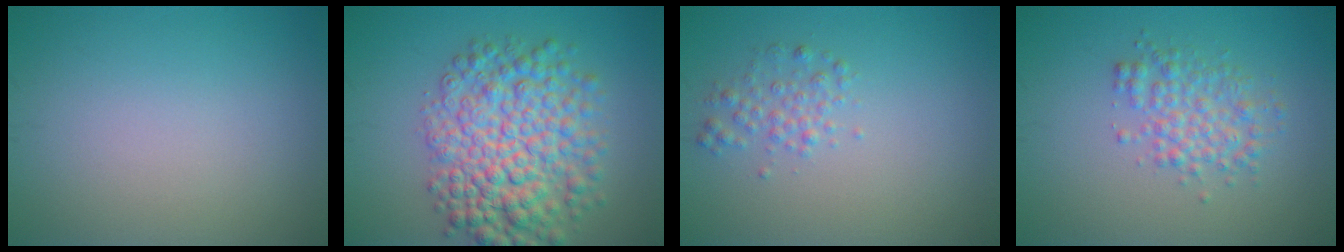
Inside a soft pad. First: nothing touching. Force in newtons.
{"total": 8.5, "press": 8.5, "slide": 0.1}
{"total": 1.7, "press": 1.7, "slide": 0.0}
{"total": 3.1, "press": 3.1, "slide": 0.1}